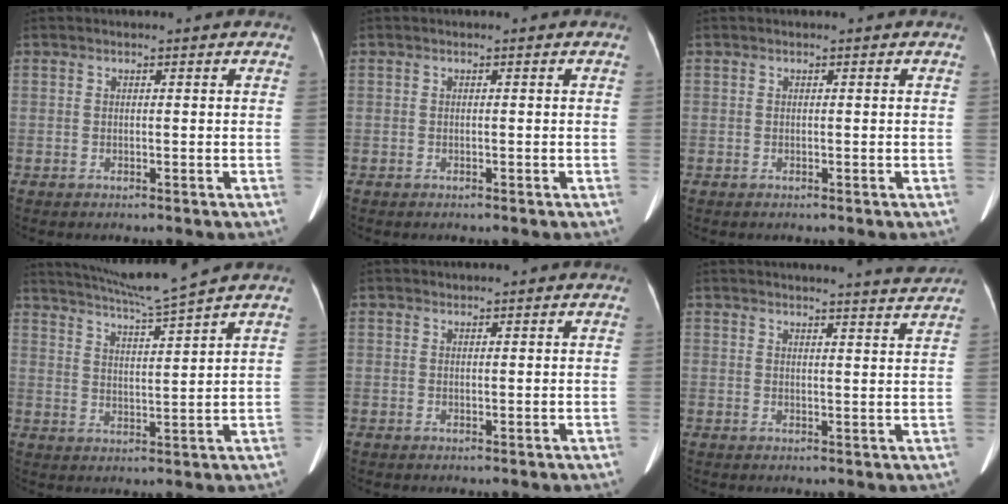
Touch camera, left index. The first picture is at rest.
{"total": 0.0}
{"total": 0.0}
{"total": 7.5, "force": [6.6, -2.2, 2.8], "torque": [-0.054, -0.009, 0.116]}
{"total": 0.0}
{"total": 5.6, "force": [5.4, -1.2, 1.1], "torque": [-0.019, -0.012, 0.055]}